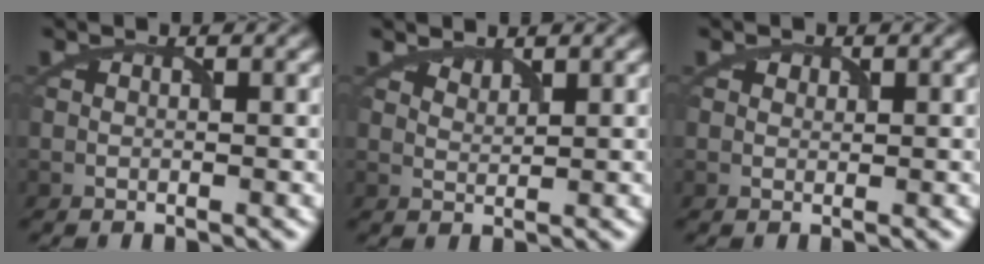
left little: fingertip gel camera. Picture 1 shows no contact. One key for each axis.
{"total": 1.0, "fx": 1.0, "fy": 0.1, "fz": 0.1, "tx": -0.001, "ty": -0.003, "tz": 0.025}
{"total": 0.9, "fx": 0.5, "fy": 0.6, "fz": 0.2, "tx": 0.002, "ty": 0.000, "tz": 0.010}